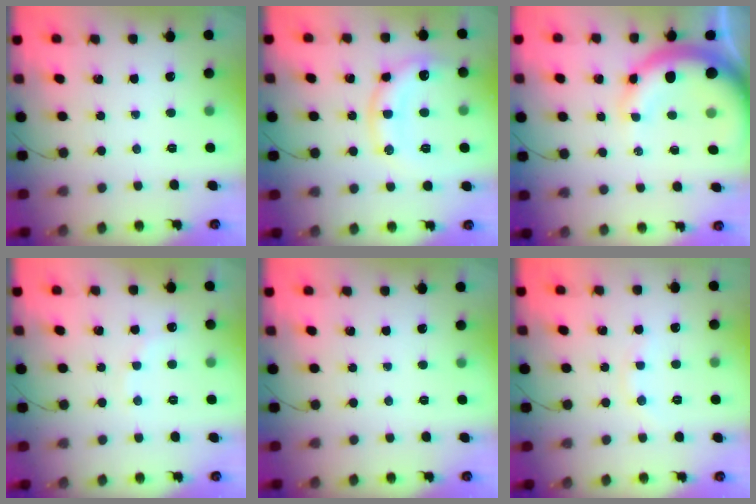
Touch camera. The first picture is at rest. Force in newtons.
{"total": 13.7, "press": 13.7, "slide": 1.0}
{"total": 12.1, "press": 11.9, "slide": 2.2}
{"total": 6.3, "press": 6.2, "slide": 1.3}
{"total": 0.0}
{"total": 5.1, "press": 5.0, "slide": 1.2}